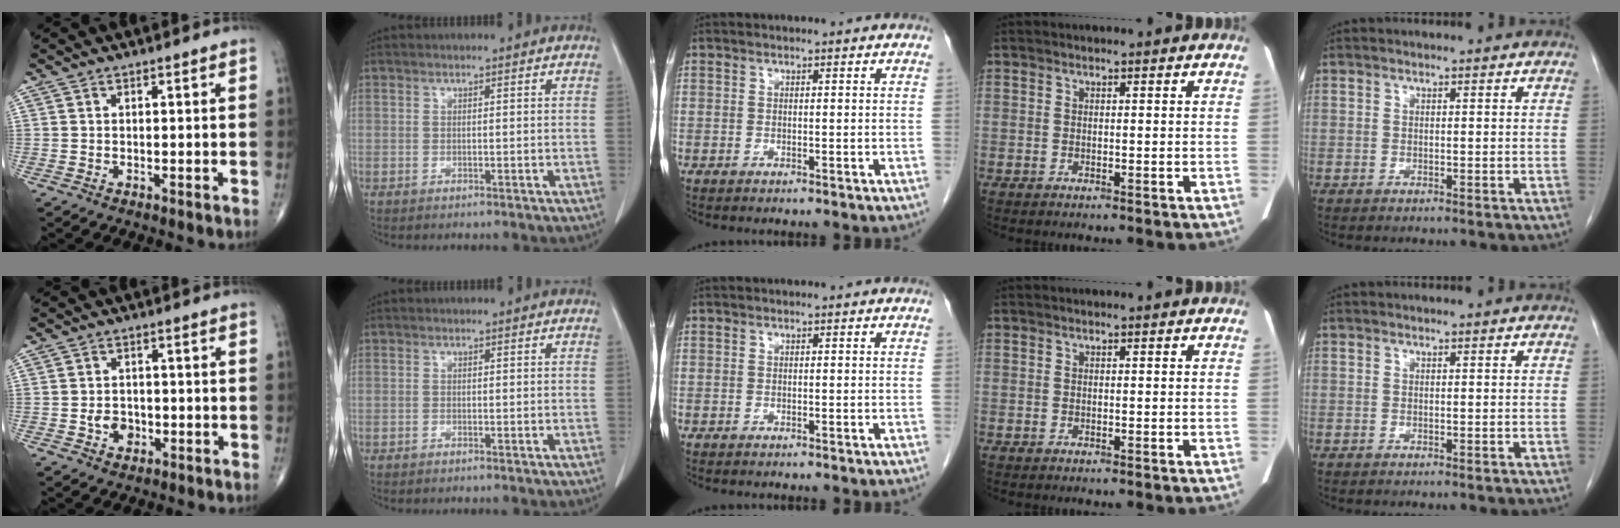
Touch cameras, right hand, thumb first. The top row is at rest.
{"thumb": {"total": 4.0, "force": [-1.1, 3.1, 2.2], "torque": [-0.019, 0.006, -0.016]}}